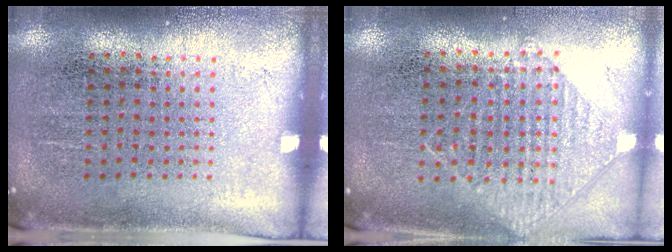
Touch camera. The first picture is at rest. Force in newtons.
{"total": 0.9, "press": 0.8, "slide": 0.3}